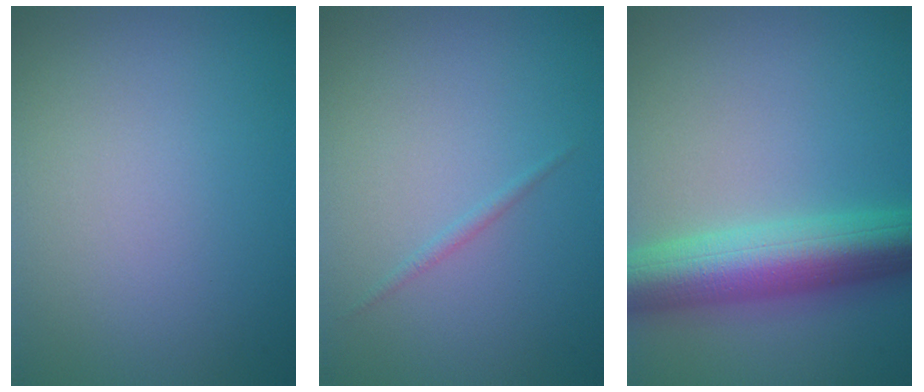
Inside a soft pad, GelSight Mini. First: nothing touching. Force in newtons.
{"total": 0.6, "press": 0.6, "slide": 0.0}
{"total": 8.6, "press": 8.6, "slide": 0.3}